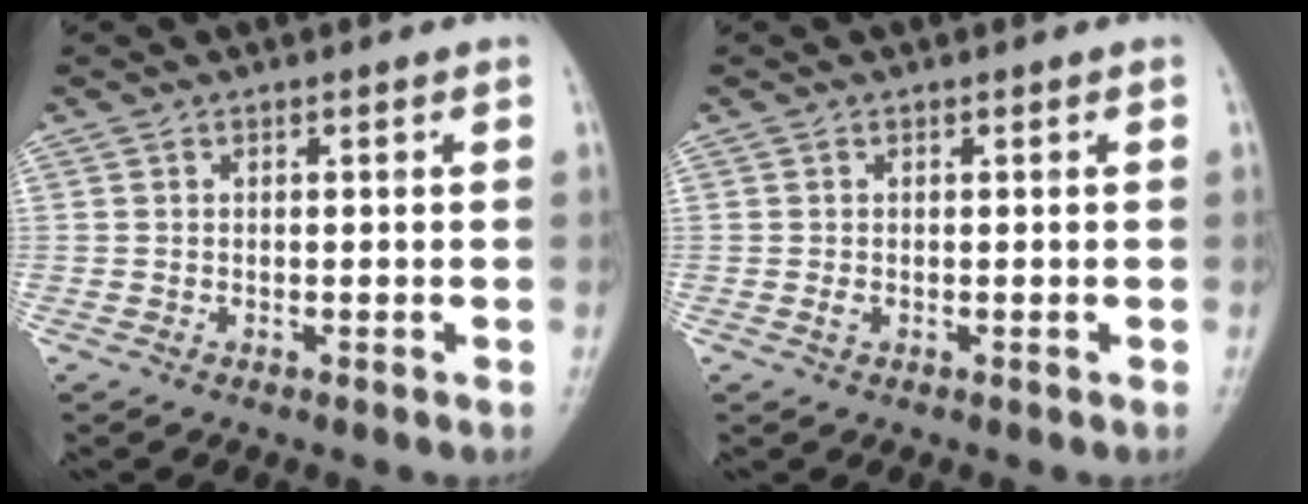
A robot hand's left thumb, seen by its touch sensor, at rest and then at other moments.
{"total": 0.7, "force": [-0.2, 0.4, 0.5], "torque": [-0.009, -0.001, -0.005]}